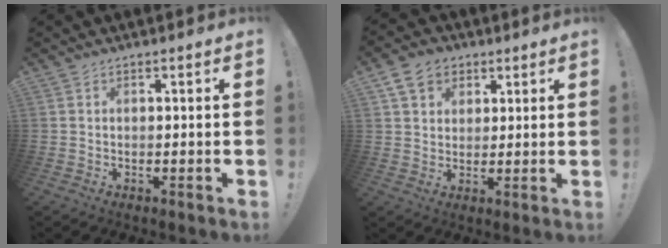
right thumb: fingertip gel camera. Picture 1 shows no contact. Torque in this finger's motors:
{"motor_torque": [-0.37, 0.44, -0.21, 0.11, 0.13]}